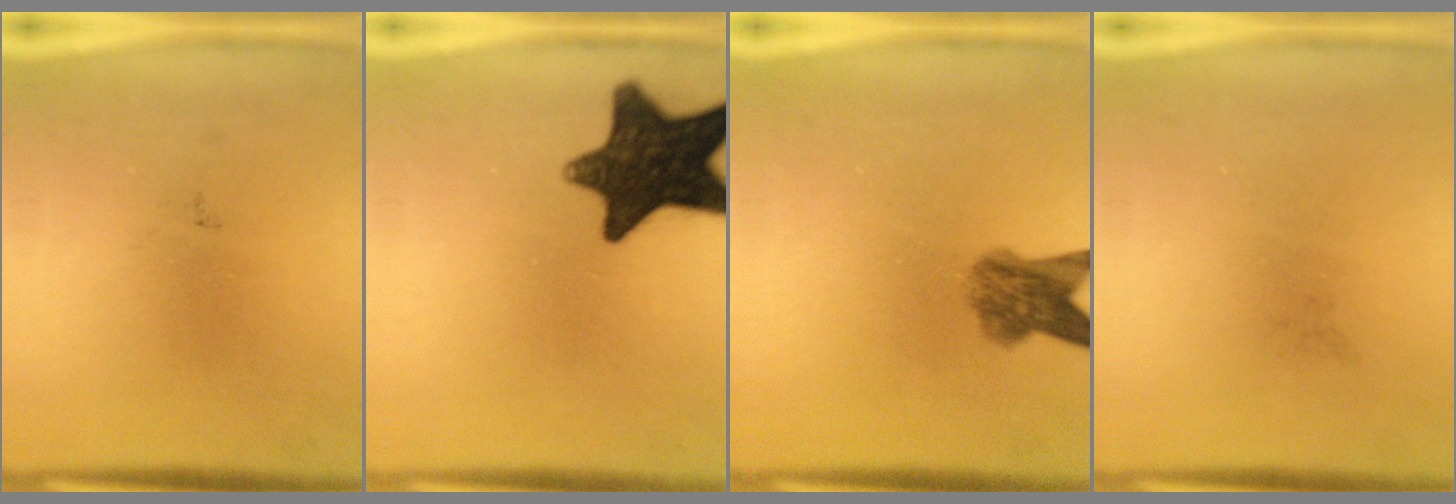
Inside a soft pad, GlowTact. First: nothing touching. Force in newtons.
{"total": 14.4}
{"total": 5.2}
{"total": 0.0}